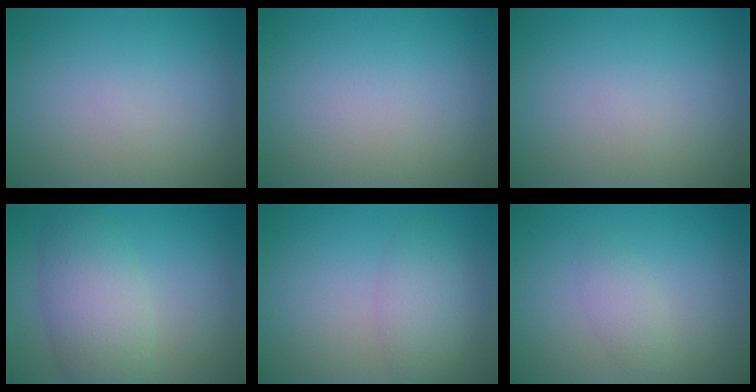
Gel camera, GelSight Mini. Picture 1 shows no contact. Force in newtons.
{"total": 0.0}
{"total": 0.0}
{"total": 5.0, "press": 5.0, "slide": 0.1}
{"total": 2.6, "press": 2.6, "slide": 0.2}
{"total": 1.5, "press": 1.5, "slide": 0.0}